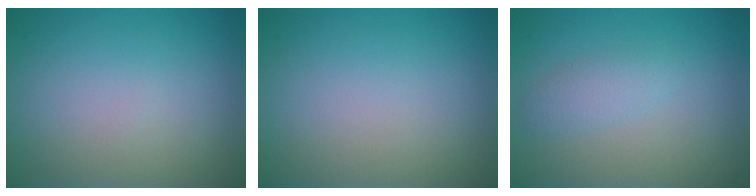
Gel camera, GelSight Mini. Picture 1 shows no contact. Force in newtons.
{"total": 0.0}
{"total": 1.7, "press": 1.7, "slide": 0.0}